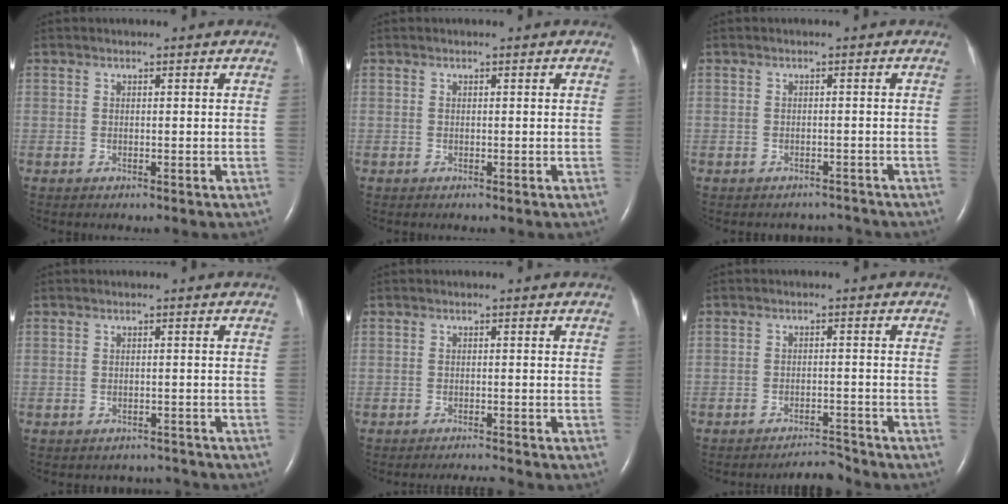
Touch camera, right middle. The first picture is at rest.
{"total": 0.0}
{"total": 2.2, "force": [-2.0, 0.7, -0.5], "torque": [0.007, 0.001, -0.026]}
{"total": 2.9, "force": [-2.7, 1.1, -0.4], "torque": [0.005, 0.006, -0.034]}
{"total": 2.4, "force": [-2.2, -1.0, 0.1], "torque": [-0.006, -0.012, -0.033]}
{"total": 3.3, "force": [-3.3, -0.1, -0.1], "torque": [0.001, -0.007, -0.051]}